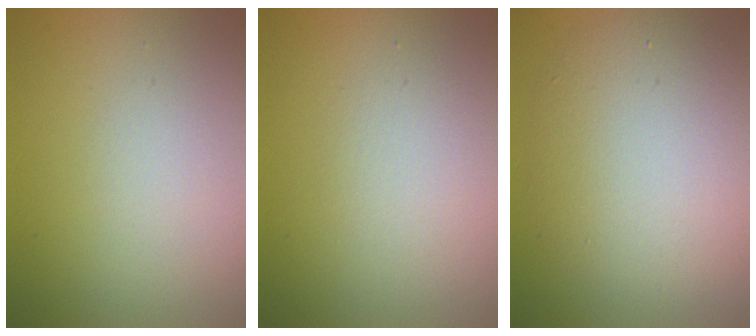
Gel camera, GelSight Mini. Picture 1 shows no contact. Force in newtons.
{"total": 1.7, "press": 1.7, "slide": 0.2}
{"total": 7.0, "press": 7.0, "slide": 0.6}